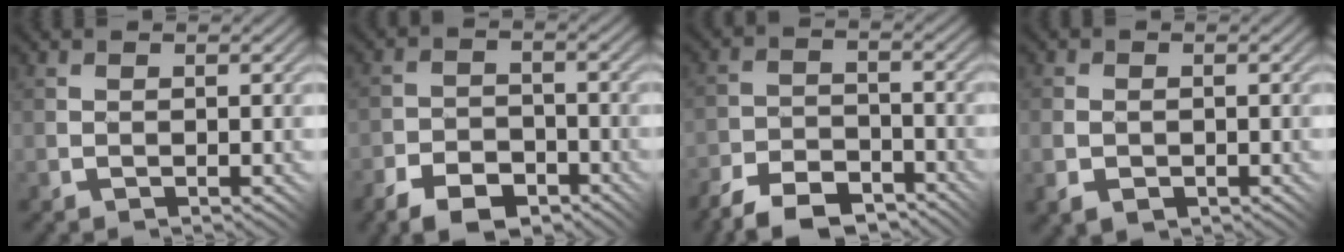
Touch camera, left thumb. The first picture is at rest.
{"total": 6.4, "force": [-4.8, 2.9, 3.0], "torque": [-0.054, -0.002, -0.092]}
{"total": 8.6, "force": [-7.3, 2.8, 3.4], "torque": [-0.066, -0.003, -0.138]}
{"total": 2.3, "force": [-0.9, 1.7, 1.3], "torque": [-0.025, -0.005, -0.017]}